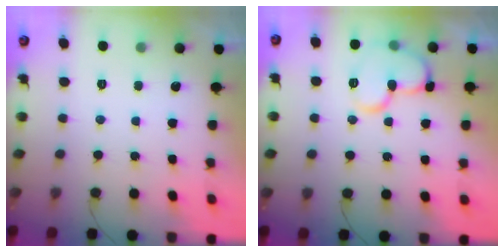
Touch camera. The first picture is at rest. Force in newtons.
{"total": 11.9, "press": 11.8, "slide": 1.4}